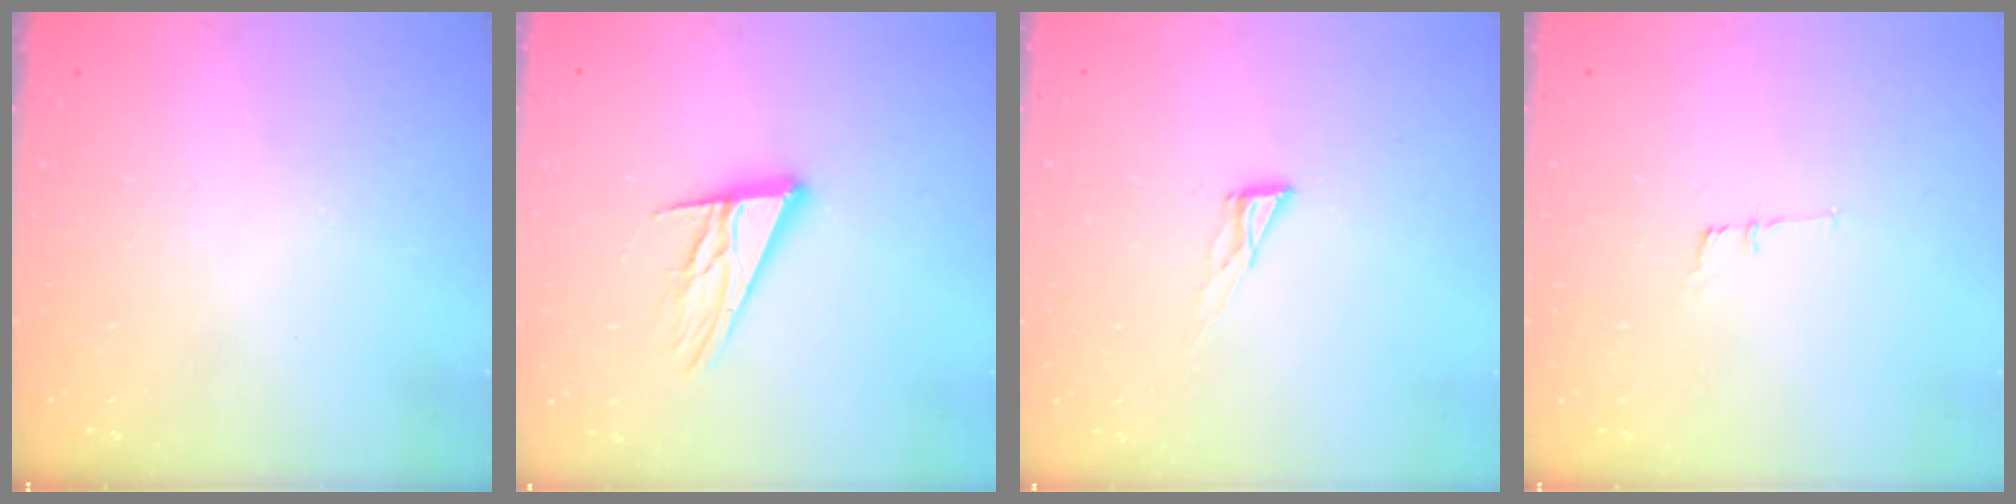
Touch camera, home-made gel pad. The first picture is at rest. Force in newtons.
{"total": 13.3, "press": 13.1, "slide": 2.5}
{"total": 6.5, "press": 6.5, "slide": 0.4}
{"total": 6.6, "press": 6.2, "slide": 2.3}